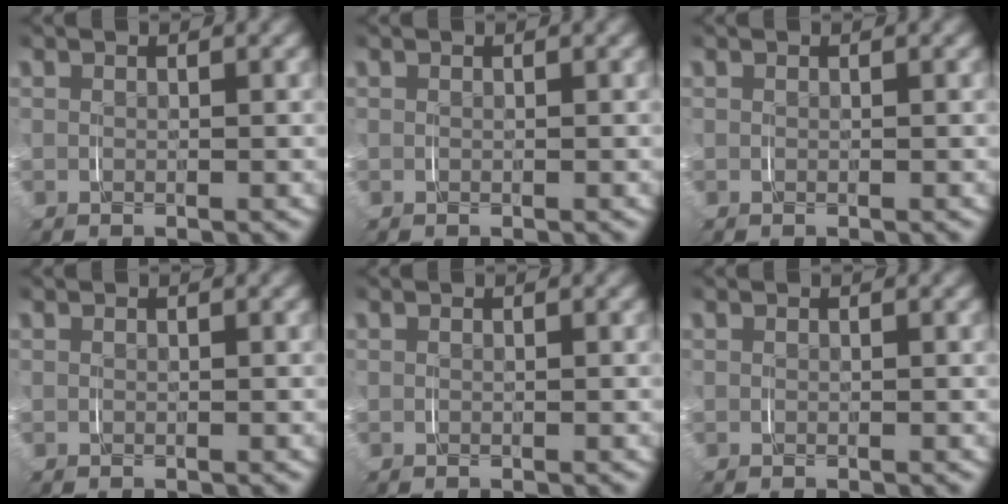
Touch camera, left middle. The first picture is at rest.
{"total": 0.0}
{"total": 0.0}
{"total": 0.0}
{"total": 0.0}
{"total": 0.0}